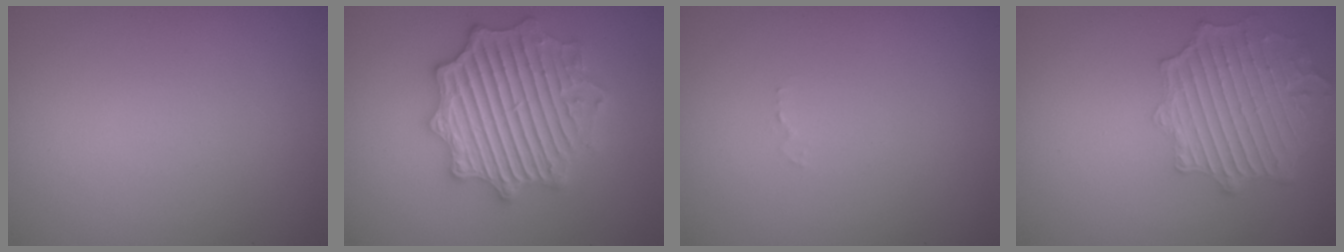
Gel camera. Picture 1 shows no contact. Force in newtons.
{"total": 6.8, "press": 6.7, "slide": 1.1}
{"total": 0.5, "press": 0.5, "slide": 0.1}
{"total": 6.3, "press": 5.0, "slide": 3.7}